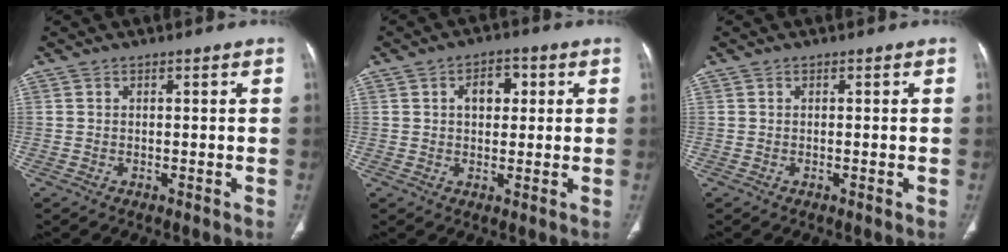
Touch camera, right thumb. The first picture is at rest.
{"total": 5.3, "force": [1.4, 3.6, 3.7], "torque": [-0.036, 0.006, 0.017]}
{"total": 0.6, "force": [-0.1, 0.1, 0.5], "torque": [-0.013, -0.002, -0.001]}